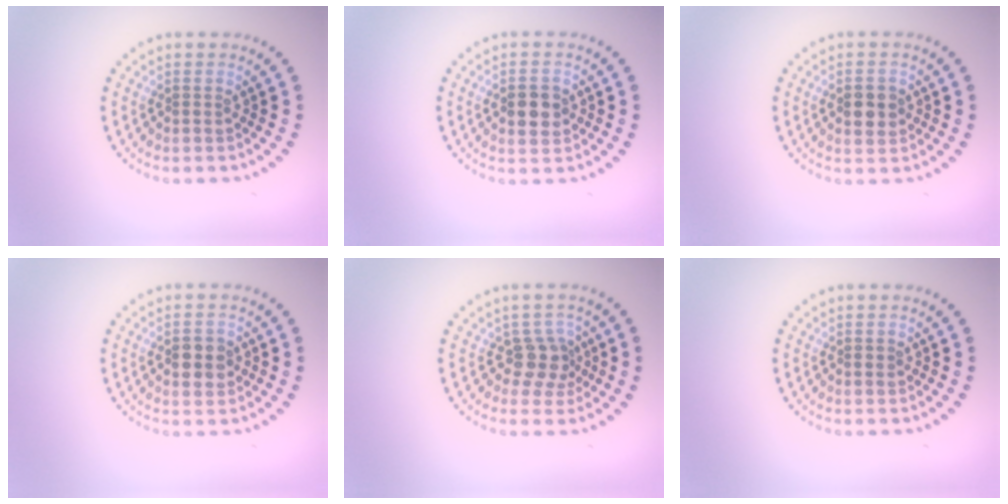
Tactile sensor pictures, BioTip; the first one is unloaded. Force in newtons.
{"total": 3.0, "press": 3.0, "slide": 0.1}
{"total": 2.5, "press": 2.5, "slide": 0.1}
{"total": 2.4, "press": 2.4, "slide": 0.1}
{"total": 2.7, "press": 2.1, "slide": 1.7}
{"total": 0.5, "press": 0.5, "slide": 0.0}